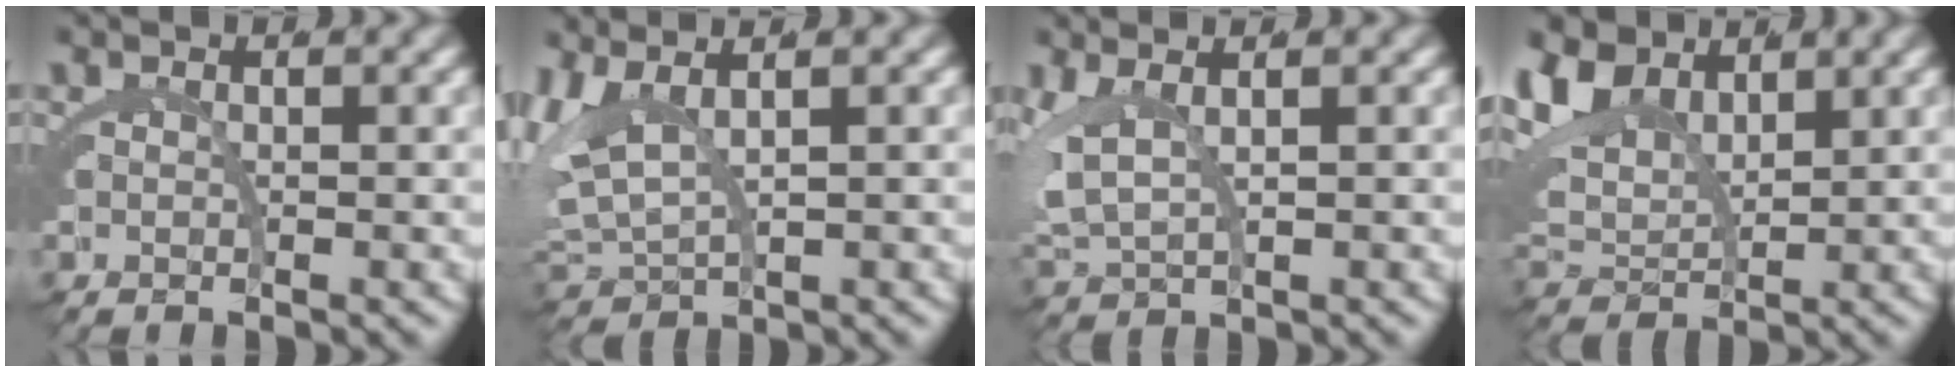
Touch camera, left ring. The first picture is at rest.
{"total": 4.7, "force": [2.3, 2.8, 3.0], "torque": [-0.090, -0.005, 0.054]}
{"total": 3.0, "force": [1.8, 1.3, 2.0], "torque": [-0.054, 0.004, 0.038]}
{"total": 6.2, "force": [4.1, 3.5, 3.0], "torque": [-0.088, -0.007, 0.084]}